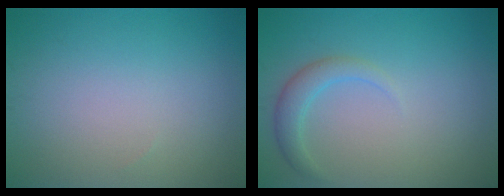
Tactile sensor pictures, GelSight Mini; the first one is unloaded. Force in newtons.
{"total": 2.1, "press": 2.1, "slide": 0.1}